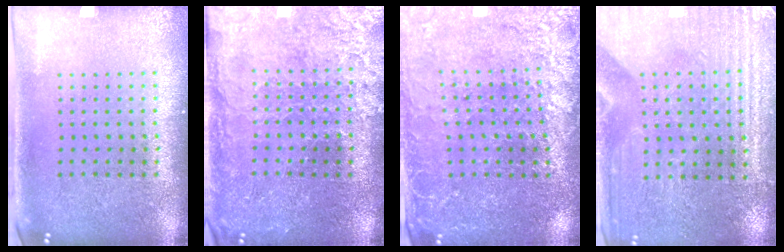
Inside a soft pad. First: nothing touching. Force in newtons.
{"total": 3.3, "press": 3.1, "slide": 1.1}
{"total": 2.7, "press": 2.7, "slide": 0.3}
{"total": 3.2, "press": 3.1, "slide": 0.7}